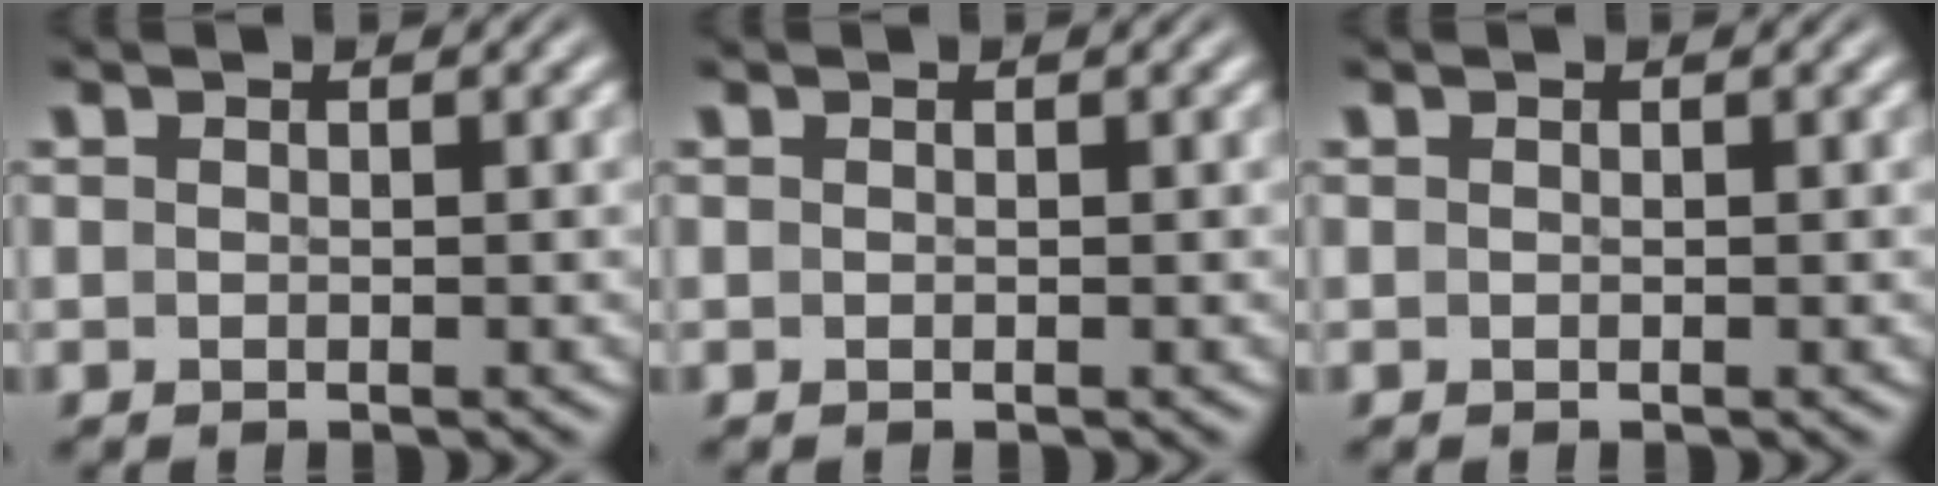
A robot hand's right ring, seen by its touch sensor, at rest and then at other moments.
{"total": 0.0}
{"total": 0.0}